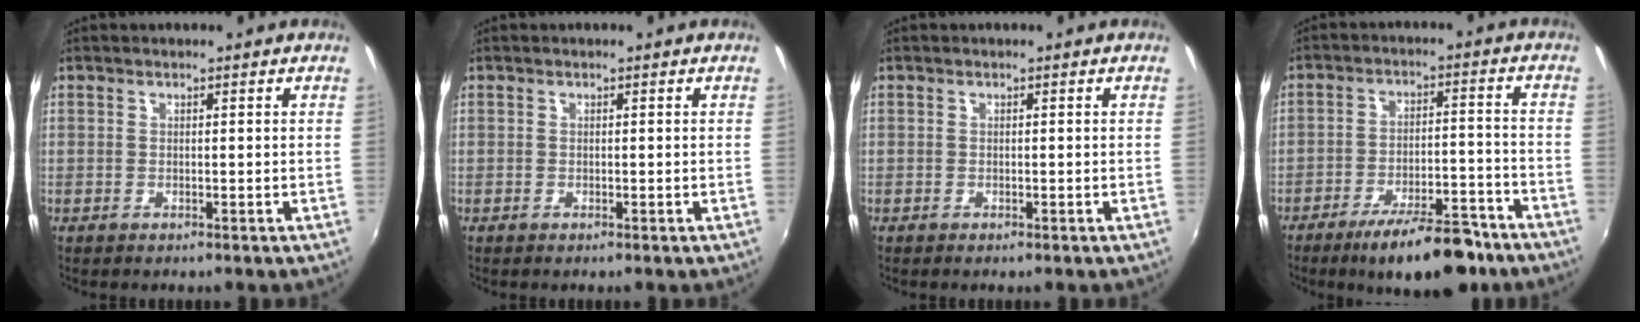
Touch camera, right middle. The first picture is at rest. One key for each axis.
{"total": 0.0}
{"total": 0.0}
{"total": 13.7, "fx": -10.4, "fy": 3.8, "fz": 8.1, "tx": -0.135, "ty": -0.002, "tz": -0.150}